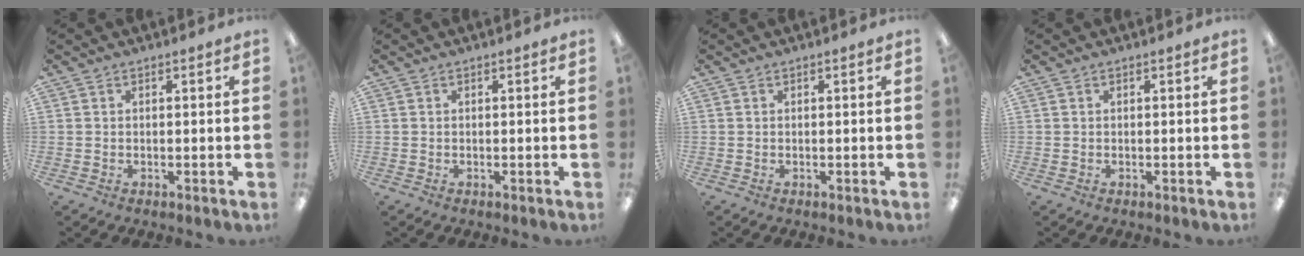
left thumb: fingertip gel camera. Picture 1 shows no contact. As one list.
[{"total": 0.0}, {"total": 0.0}, {"total": 0.0}]